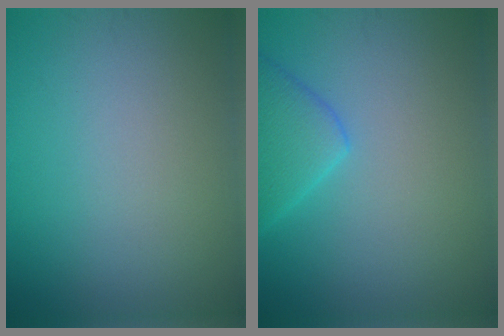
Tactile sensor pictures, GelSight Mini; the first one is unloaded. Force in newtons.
{"total": 3.4, "press": 3.4, "slide": 0.3}